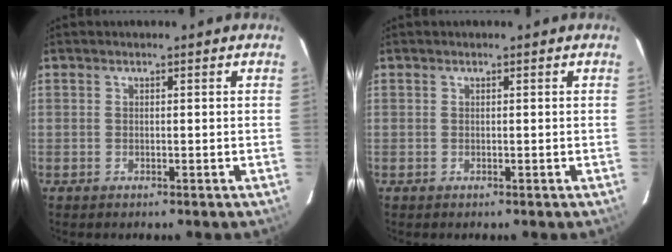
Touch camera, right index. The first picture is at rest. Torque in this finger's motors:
{"motor_torque": [-0.14, 0.07, -0.03, 0.01]}